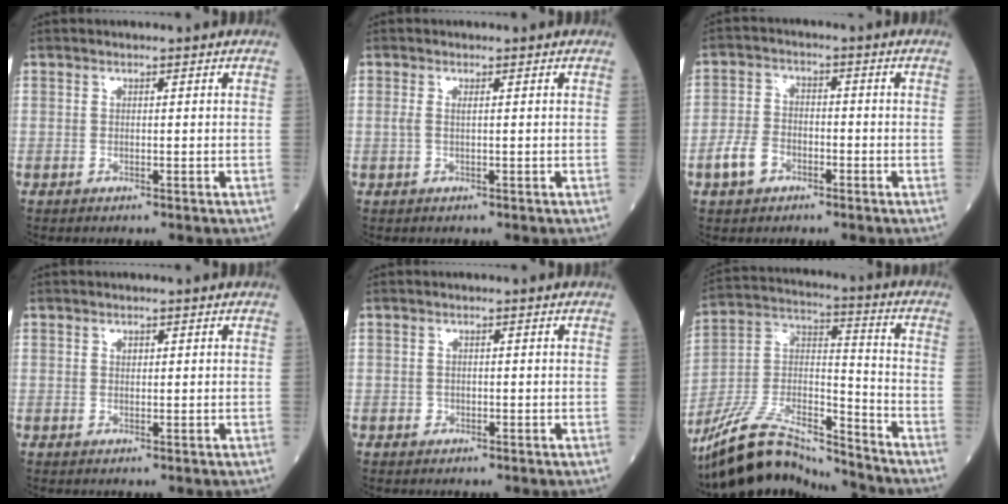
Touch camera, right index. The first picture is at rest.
{"total": 1.2, "force": [0.3, 0.3, 1.1], "torque": [-0.035, 0.005, 0.006]}
{"total": 5.2, "force": [-2.7, 3.5, 2.8], "torque": [-0.067, 0.009, -0.051]}
{"total": 0.6, "force": [0.3, 0.4, 0.4], "torque": [-0.005, -0.001, 0.005]}
{"total": 0.6, "force": [-0.2, 0.6, 0.1], "torque": [0.001, 0.004, -0.004]}
{"total": 16.6, "force": [-15.2, 2.5, 6.1], "torque": [-0.116, 0.027, -0.280]}